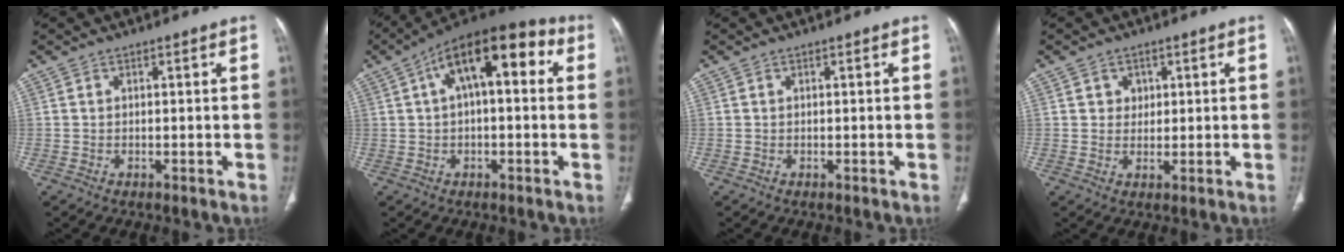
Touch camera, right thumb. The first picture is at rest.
{"total": 16.0, "force": [4.4, 7.1, 13.6], "torque": [-0.180, 0.039, 0.059]}
{"total": 0.0}
{"total": 2.7, "force": [1.1, 2.3, 1.0], "torque": [0.000, -0.007, 0.019]}